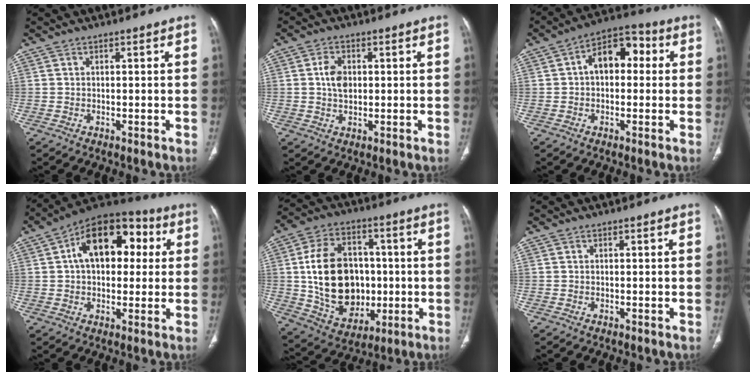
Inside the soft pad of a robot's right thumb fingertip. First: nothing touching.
{"total": 4.6, "force": [0.6, 3.0, 3.4], "torque": [-0.061, 0.000, 0.010]}
{"total": 9.9, "force": [1.3, 6.4, 7.5], "torque": [-0.086, 0.033, 0.009]}
{"total": 17.7, "force": [3.9, 10.8, 13.4], "torque": [-0.168, 0.026, 0.051]}
{"total": 20.4, "force": [0.1, 14.9, 13.9], "torque": [-0.208, 0.011, 0.021]}
{"total": 0.0}